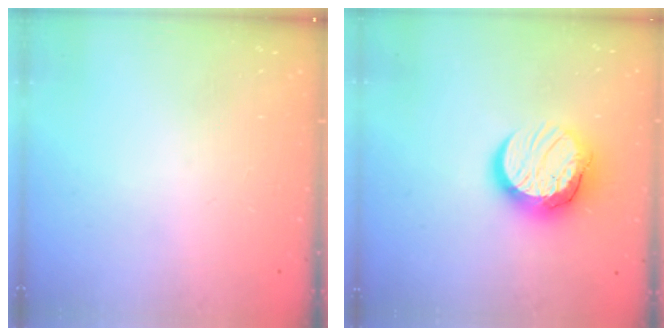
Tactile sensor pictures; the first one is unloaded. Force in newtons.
{"total": 12.3, "press": 12.2, "slide": 1.0}